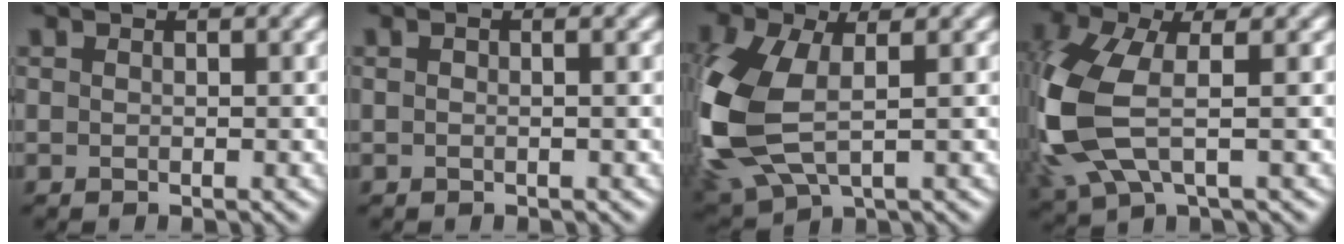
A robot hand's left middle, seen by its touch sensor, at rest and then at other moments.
{"total": 0.6, "force": [0.1, 0.0, 0.5], "torque": [-0.016, 0.000, 0.001]}
{"total": 10.1, "force": [-0.7, 5.9, 8.1], "torque": [-0.228, -0.010, -0.014]}
{"total": 8.6, "force": [-1.0, 4.4, 7.3], "torque": [-0.205, -0.006, -0.028]}